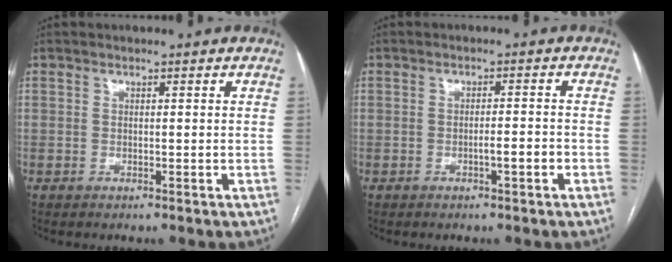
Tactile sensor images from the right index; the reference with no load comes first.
{"total": 2.5, "force": [-1.2, 0.1, 2.2], "torque": [-0.033, 0.001, -0.020]}